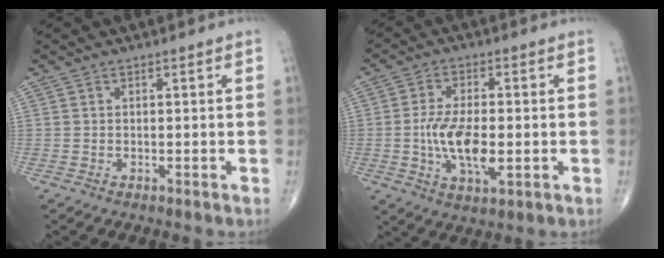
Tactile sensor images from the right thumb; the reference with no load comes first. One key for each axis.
{"total": 10.3, "fx": -1.4, "fy": 4.6, "fz": 9.2, "tx": -0.174, "ty": -0.002, "tz": -0.025}